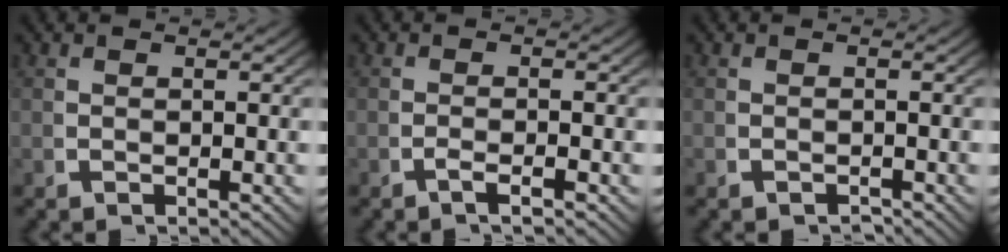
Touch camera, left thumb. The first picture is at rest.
{"total": 1.3, "force": [-0.9, 0.0, 0.9], "torque": [-0.020, -0.001, -0.020]}
{"total": 1.1, "force": [-1.1, 0.2, 0.1], "torque": [-0.001, -0.005, -0.015]}